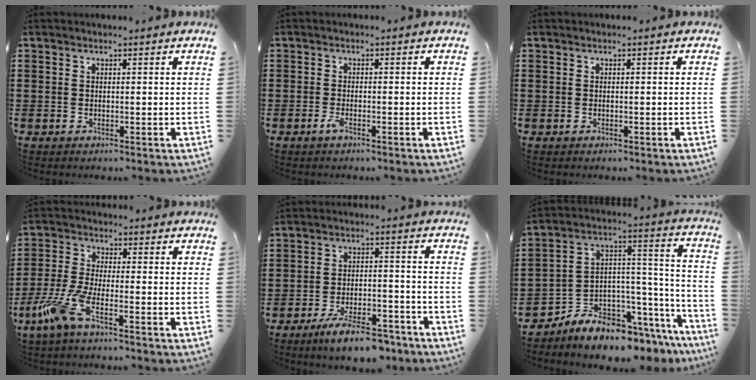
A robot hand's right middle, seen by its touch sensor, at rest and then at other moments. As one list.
[{"total": 1.6, "force": [-0.9, 0.2, 1.3], "torque": [-0.039, -0.009, -0.020]}, {"total": 0.0}, {"total": 6.9, "force": [-4.1, 1.4, 5.4], "torque": [-0.144, -0.022, -0.083]}, {"total": 7.7, "force": [-6.5, 1.2, 3.9], "torque": [-0.074, 0.002, -0.121]}, {"total": 6.9, "force": [-6.5, 2.0, 1.1], "torque": [-0.029, -0.004, -0.126]}]